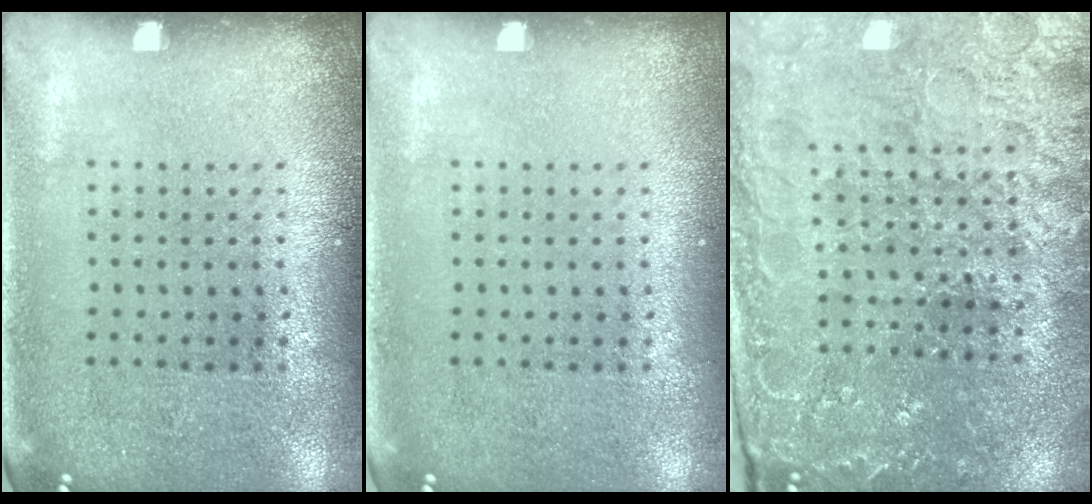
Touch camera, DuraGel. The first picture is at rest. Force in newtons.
{"total": 0.0}
{"total": 3.4, "press": 3.4, "slide": 0.3}